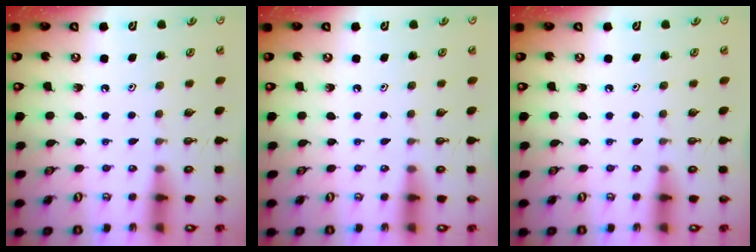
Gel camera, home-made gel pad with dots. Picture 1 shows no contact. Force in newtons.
{"total": 0.0}
{"total": 0.0}